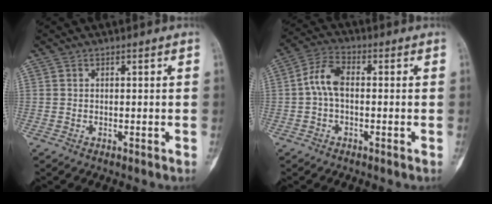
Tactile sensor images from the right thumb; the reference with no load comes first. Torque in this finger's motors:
{"motor_torque": [0.03, 0.03, 0.18, -0.18, 0.04]}